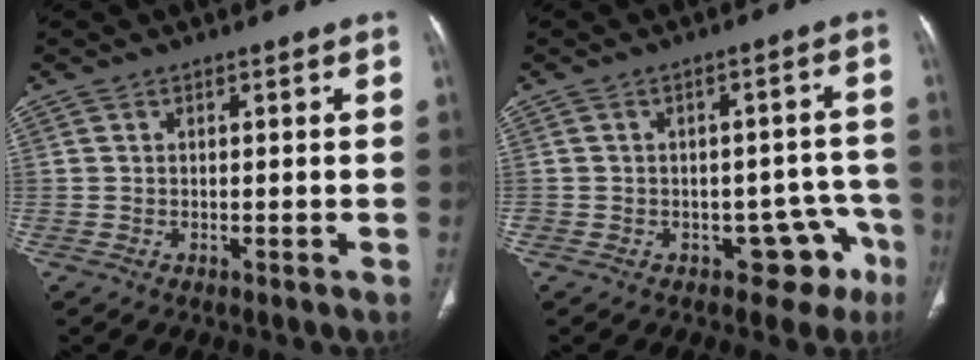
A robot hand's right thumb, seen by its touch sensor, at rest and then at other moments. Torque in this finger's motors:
{"motor_torque": [0.15, -0.07, 0.54, -0.42, -0.02]}